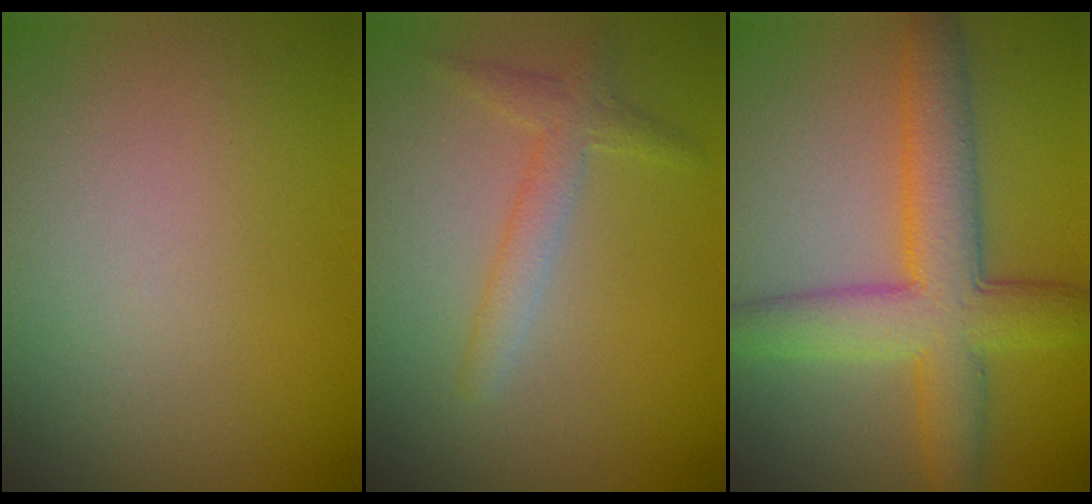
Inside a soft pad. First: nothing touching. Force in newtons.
{"total": 2.2, "press": 2.2, "slide": 0.1}
{"total": 6.9, "press": 6.9, "slide": 0.1}